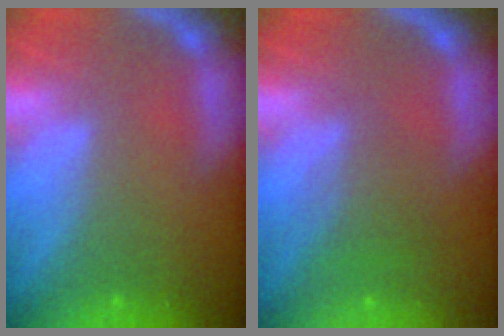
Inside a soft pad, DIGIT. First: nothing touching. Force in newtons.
{"total": 2.5}